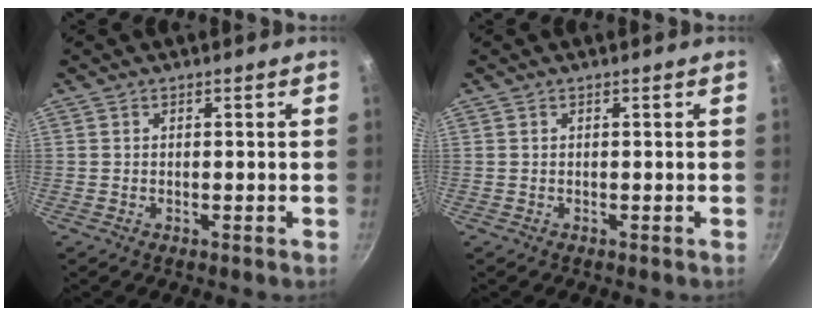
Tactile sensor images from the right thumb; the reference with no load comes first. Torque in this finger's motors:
{"motor_torque": [-0.01, 0.00, 0.04, 0.05, 0.00]}